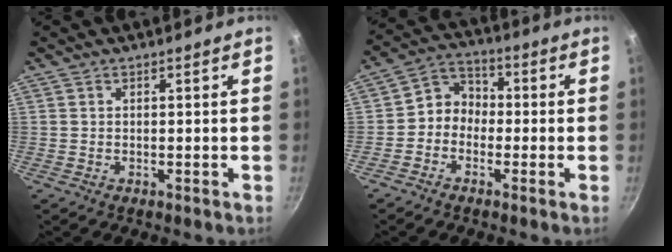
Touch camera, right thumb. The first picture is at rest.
{"total": 6.0, "force": [-1.5, 5.1, 2.7], "torque": [-0.016, 0.033, -0.046]}